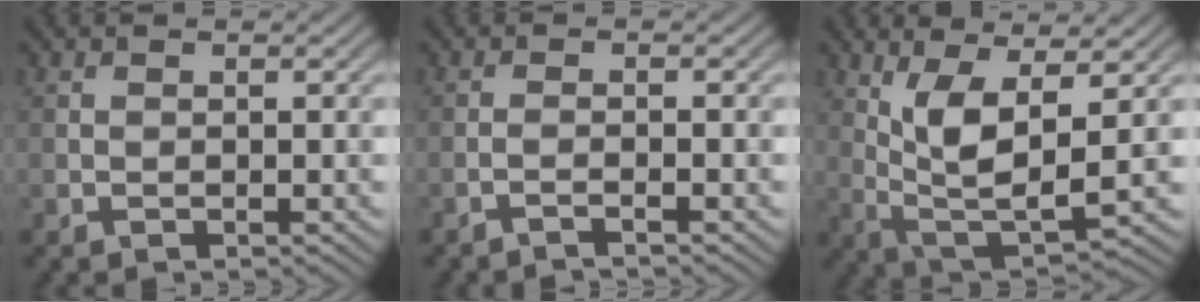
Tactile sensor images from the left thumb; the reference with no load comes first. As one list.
[{"total": 1.6, "force": [-1.2, 0.1, 1.1], "torque": [-0.008, 0.005, -0.035]}, {"total": 8.1, "force": [2.3, 2.6, 7.3], "torque": [-0.150, 0.001, 0.049]}]